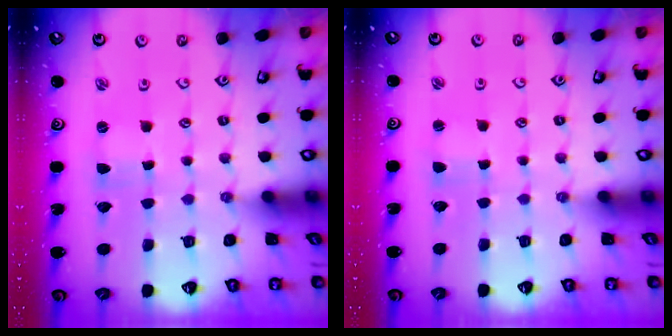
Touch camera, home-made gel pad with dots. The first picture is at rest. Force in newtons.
{"total": 1.9, "press": 1.9, "slide": 0.3}